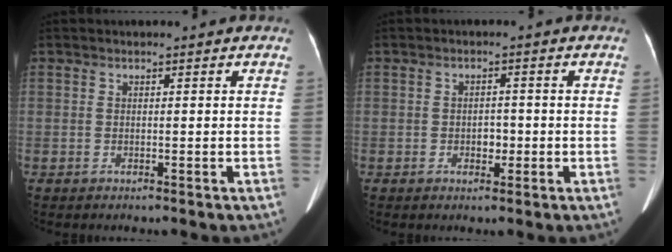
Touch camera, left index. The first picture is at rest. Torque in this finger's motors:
{"motor_torque": [-0.20, 0.05, -0.01, -0.01]}